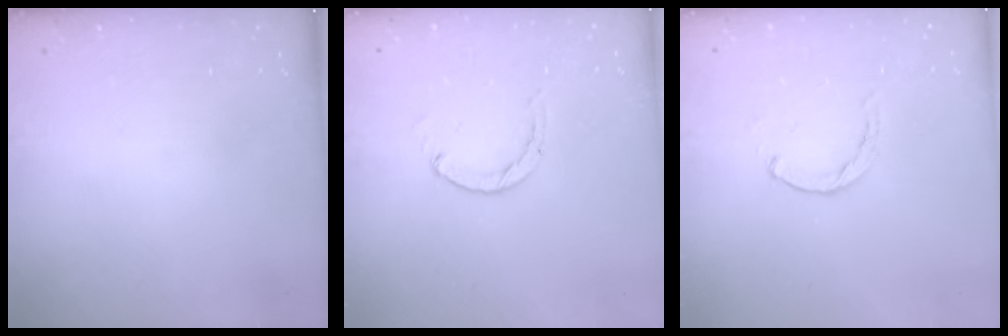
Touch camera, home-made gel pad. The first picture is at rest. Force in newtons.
{"total": 0.0}
{"total": 0.0}